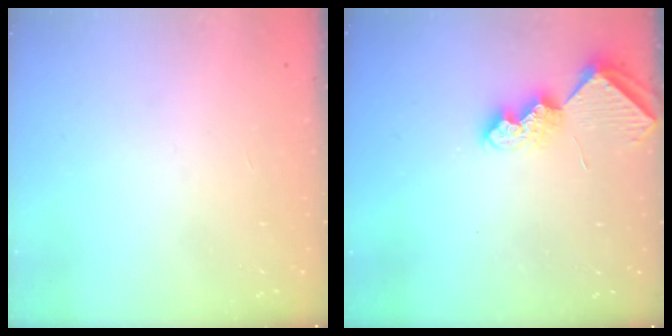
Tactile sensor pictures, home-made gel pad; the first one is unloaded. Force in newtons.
{"total": 7.1, "press": 7.0, "slide": 0.7}